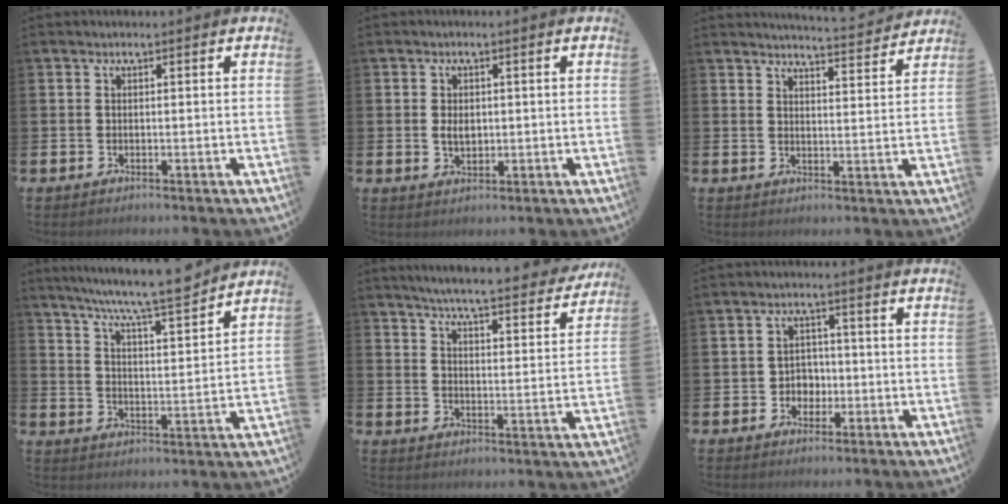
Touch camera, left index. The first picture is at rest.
{"total": 2.3, "force": [0.2, 1.6, 1.6], "torque": [-0.014, 0.000, -0.002]}
{"total": 4.9, "force": [4.8, -0.1, 0.6], "torque": [-0.011, -0.035, 0.082]}
{"total": 8.4, "force": [7.8, -0.2, 3.0], "torque": [-0.079, -0.056, 0.136]}
{"total": 6.0, "force": [5.7, 0.1, 1.8], "torque": [-0.048, -0.045, 0.094]}
{"total": 3.0, "force": [-0.7, 2.7, 1.0], "torque": [-0.017, 0.002, -0.021]}